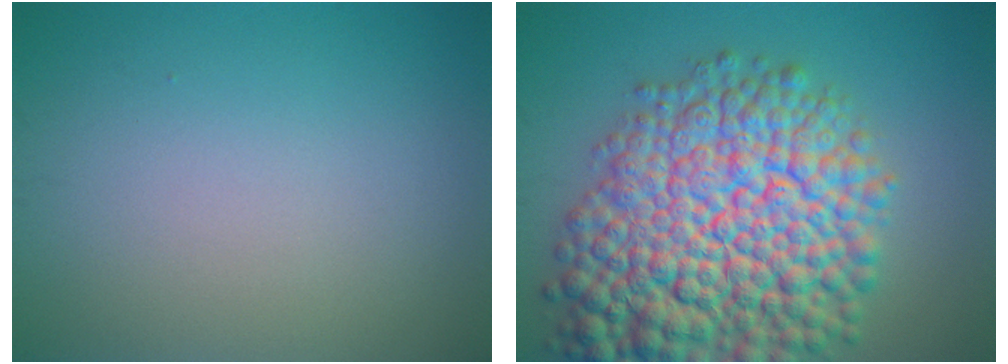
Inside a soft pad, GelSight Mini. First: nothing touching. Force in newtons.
{"total": 14.9, "press": 14.9, "slide": 0.6}